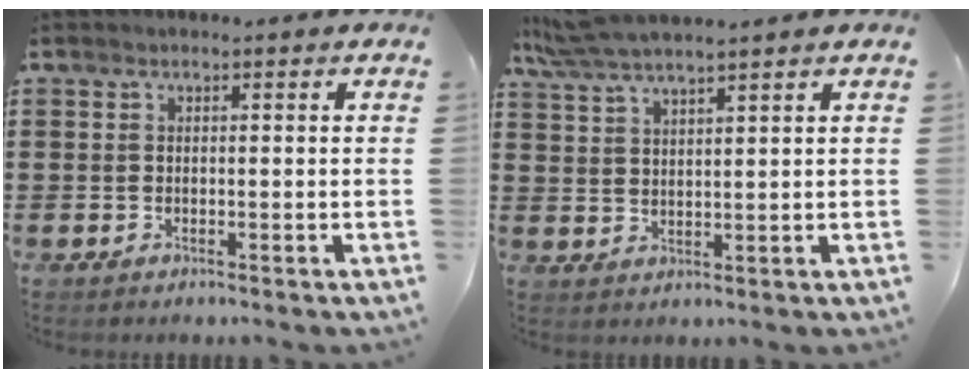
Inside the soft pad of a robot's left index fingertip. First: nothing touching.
{"total": 4.9, "force": [4.2, 0.4, 2.5], "torque": [-0.062, -0.010, 0.076]}